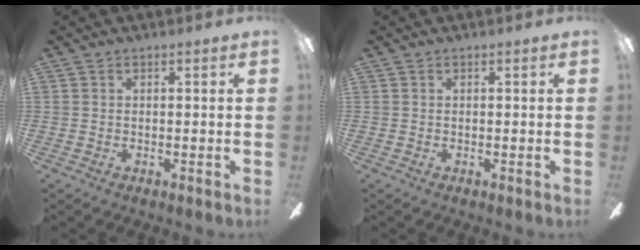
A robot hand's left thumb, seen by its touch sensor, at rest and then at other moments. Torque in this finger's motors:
{"motor_torque": [0.00, 0.00, -0.01, 0.06, 0.00]}